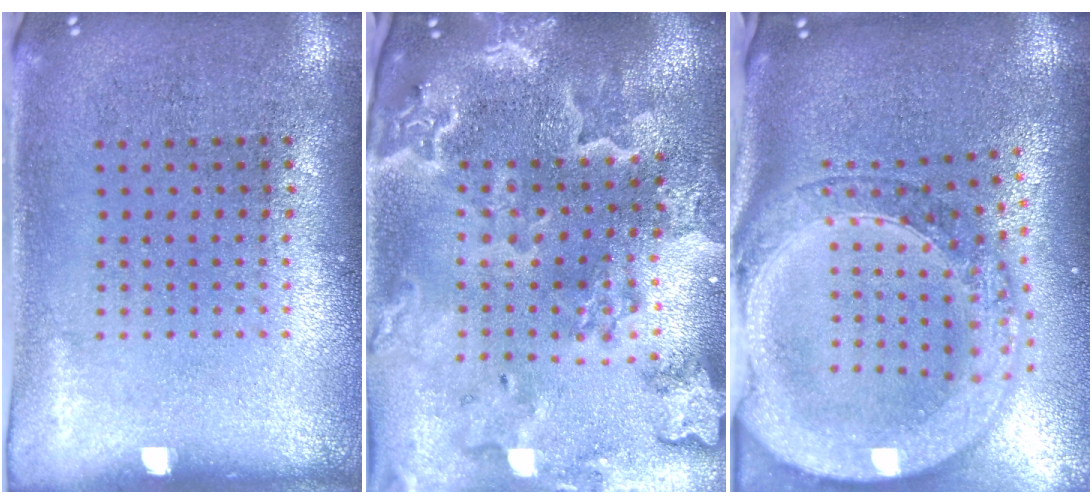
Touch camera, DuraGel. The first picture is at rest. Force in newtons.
{"total": 4.1, "press": 3.4, "slide": 2.3}
{"total": 4.0, "press": 3.1, "slide": 2.5}